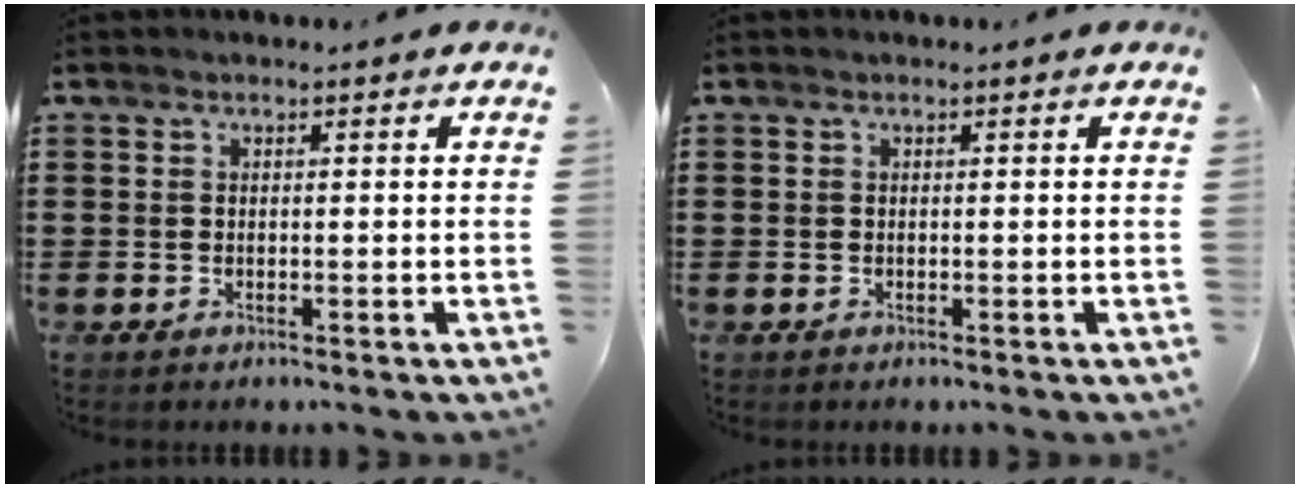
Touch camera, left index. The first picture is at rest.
{"total": 0.0}